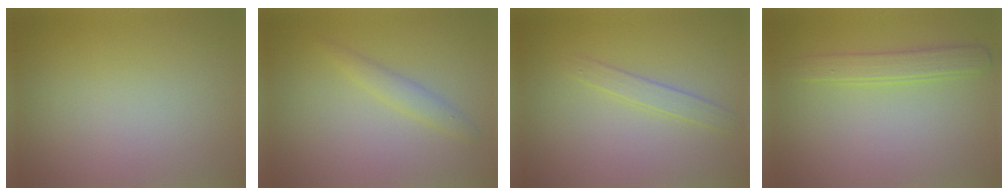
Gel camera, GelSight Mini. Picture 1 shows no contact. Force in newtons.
{"total": 1.6, "press": 1.6, "slide": 0.1}
{"total": 1.6, "press": 1.6, "slide": 0.2}
{"total": 2.2, "press": 2.2, "slide": 0.2}